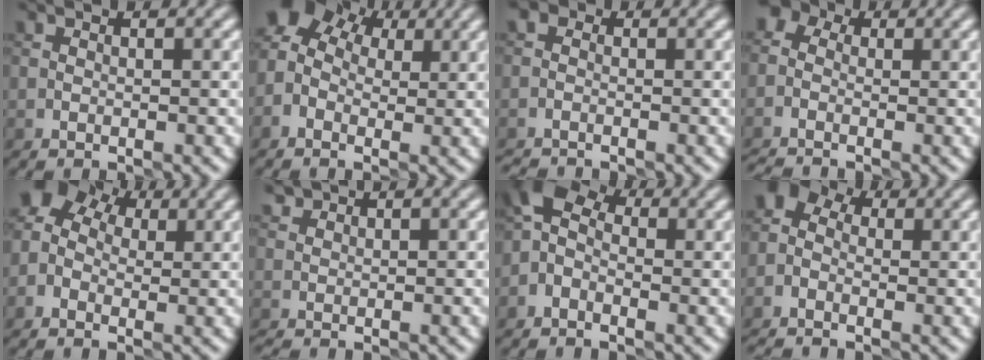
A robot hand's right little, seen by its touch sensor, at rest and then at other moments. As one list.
[{"total": 8.2, "force": [2.0, 5.8, 5.5], "torque": [-0.104, 0.044, 0.014]}, {"total": 1.8, "force": [-1.7, 0.7, 0.3], "torque": [-0.001, -0.006, -0.034]}, {"total": 3.2, "force": [-2.0, 2.1, 1.4], "torque": [-0.024, 0.002, -0.040]}, {"total": 7.3, "force": [1.6, 5.3, 4.8], "torque": [-0.094, 0.038, 0.007]}, {"total": 0.0}, {"total": 4.5, "force": [-0.1, 3.2, 3.1], "torque": [-0.058, 0.027, -0.017]}, {"total": 3.5, "force": [-1.3, 2.7, 1.8], "torque": [-0.036, 0.006, -0.028]}]